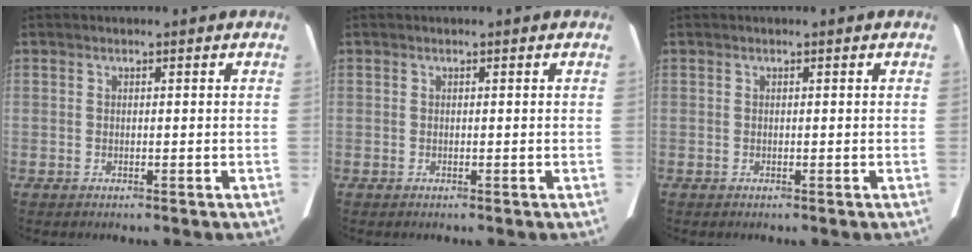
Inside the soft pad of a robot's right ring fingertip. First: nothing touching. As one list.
[{"total": 0.0}, {"total": 0.0}]